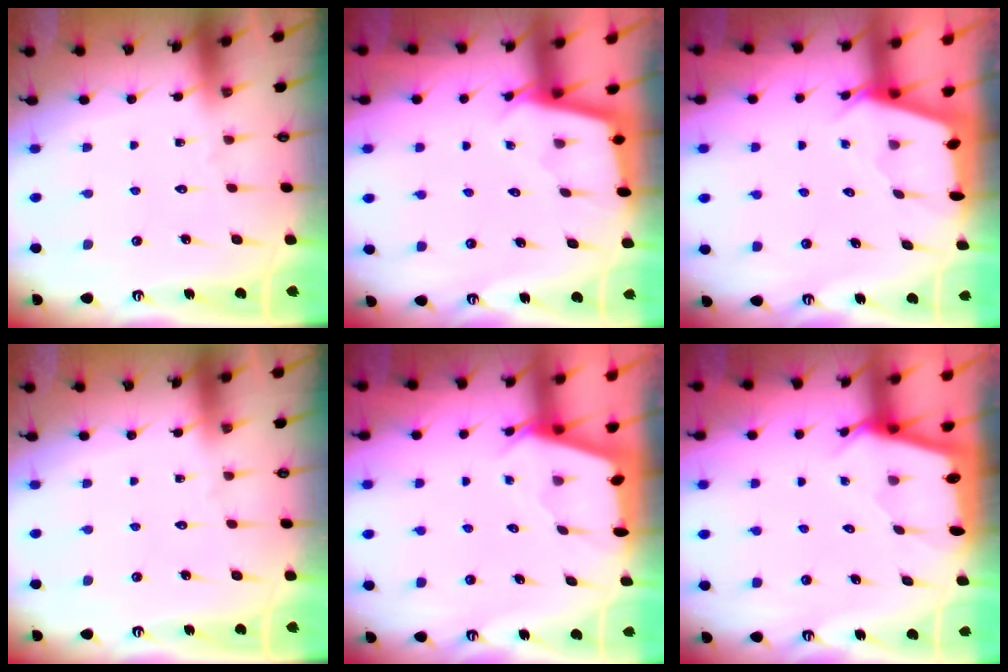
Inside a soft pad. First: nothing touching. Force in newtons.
{"total": 2.2, "press": 2.2, "slide": 0.1}
{"total": 2.4, "press": 2.4, "slide": 0.3}
{"total": 0.0}
{"total": 2.4, "press": 2.4, "slide": 0.3}
{"total": 2.1, "press": 2.1, "slide": 0.1}